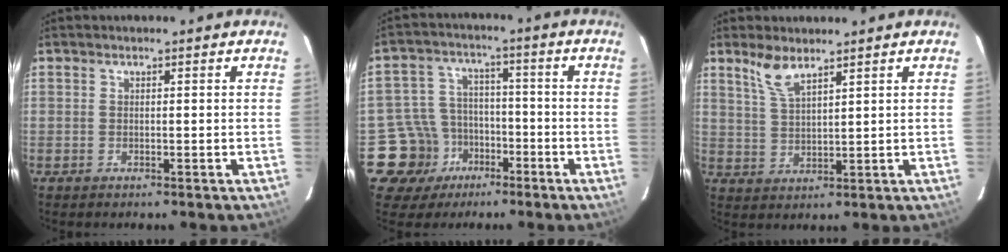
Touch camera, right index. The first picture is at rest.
{"total": 10.1, "force": [-5.3, 8.5, 1.2], "torque": [-0.054, 0.030, -0.079]}
{"total": 5.0, "force": [3.8, 1.2, 3.1], "torque": [-0.064, 0.002, 0.081]}